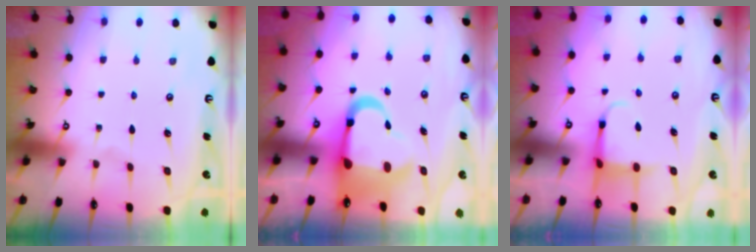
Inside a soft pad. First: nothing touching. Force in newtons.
{"total": 11.9, "press": 11.8, "slide": 1.7}
{"total": 4.2, "press": 4.1, "slide": 1.0}